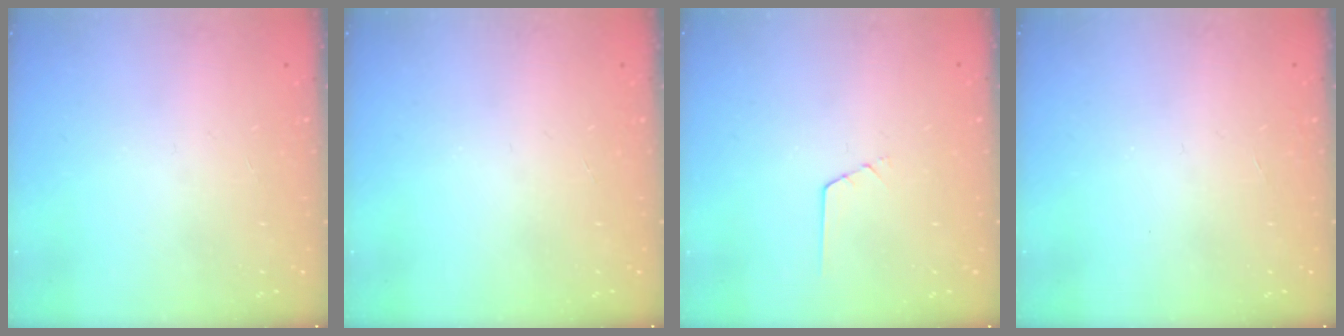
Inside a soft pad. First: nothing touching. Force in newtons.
{"total": 0.0}
{"total": 0.6, "press": 0.5, "slide": 0.2}
{"total": 0.0}